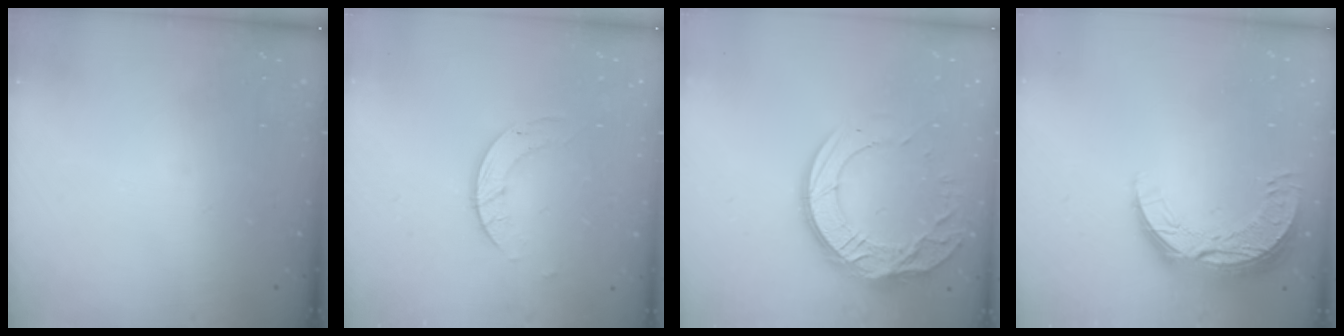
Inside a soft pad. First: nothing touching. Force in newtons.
{"total": 3.6, "press": 3.6, "slide": 0.2}
{"total": 15.5, "press": 15.5, "slide": 1.1}
{"total": 10.7, "press": 10.7, "slide": 0.7}